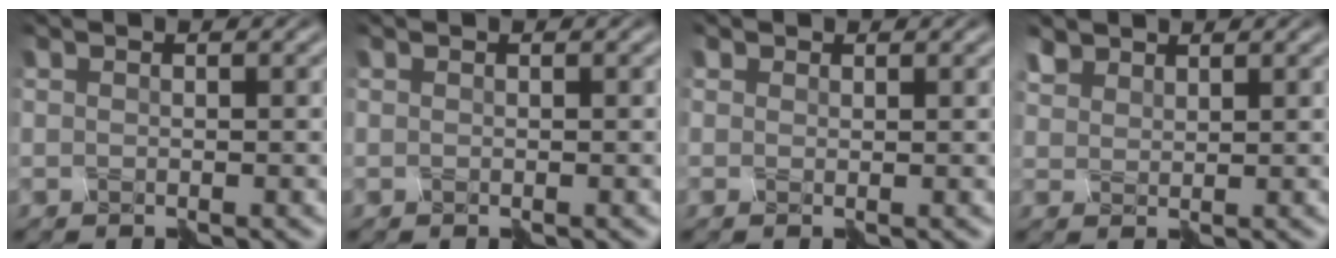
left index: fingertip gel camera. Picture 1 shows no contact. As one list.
[{"total": 0.0}, {"total": 0.7, "force": [0.4, 0.4, -0.4], "torque": [0.006, -0.001, 0.011]}, {"total": 1.9, "force": [1.7, 0.9, -0.1], "torque": [-0.009, 0.008, 0.038]}]